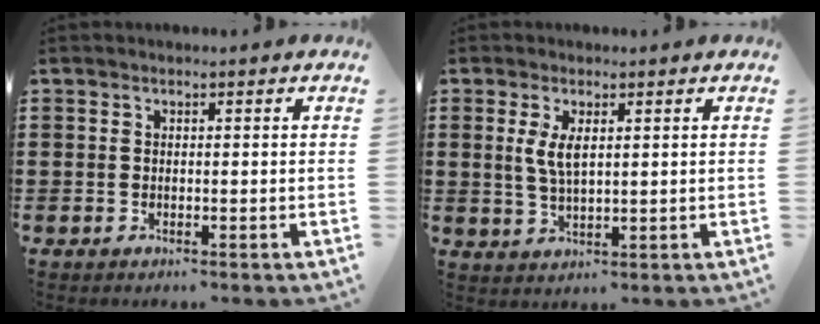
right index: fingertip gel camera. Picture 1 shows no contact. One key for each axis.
{"total": 3.9, "fx": 1.1, "fy": 1.4, "fz": 3.4, "tx": -0.071, "ty": 0.006, "tz": 0.018}